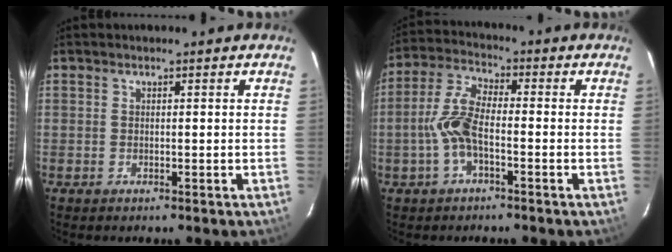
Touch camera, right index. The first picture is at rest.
{"total": 7.6, "force": [-2.2, 2.9, 6.7], "torque": [-0.151, 0.011, -0.047]}